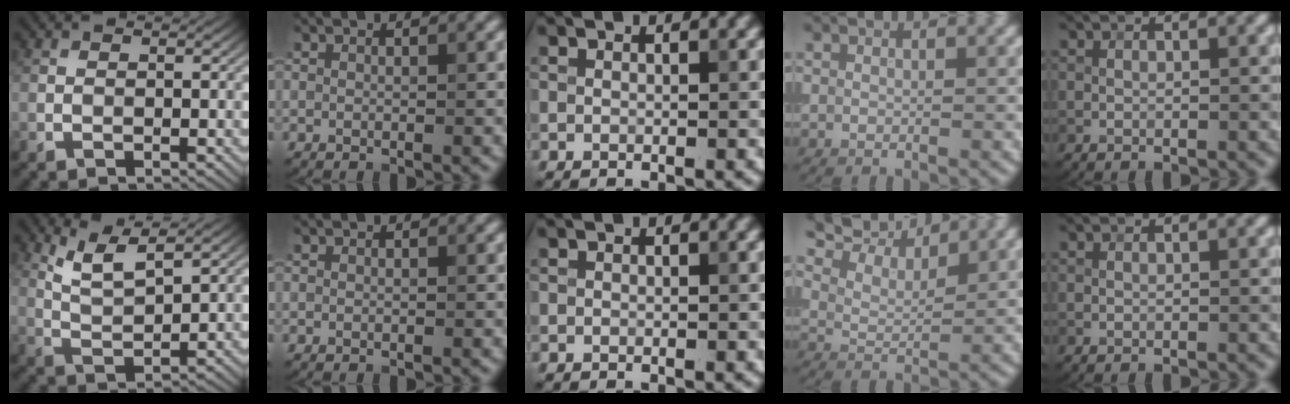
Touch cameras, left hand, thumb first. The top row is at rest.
{"thumb": {"total": 5.4, "force": [3.7, 1.2, 3.7], "torque": [-0.090, -0.003, 0.080]}, "ring": {"total": 7.5, "force": [6.5, 2.3, 3.0], "torque": [-0.068, 0.015, 0.106]}}